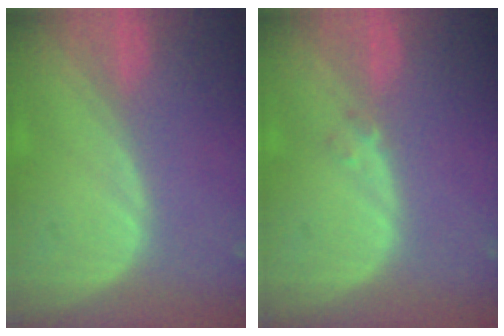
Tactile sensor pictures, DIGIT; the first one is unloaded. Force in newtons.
{"total": 1.0, "press": 1.0, "slide": 0.2}